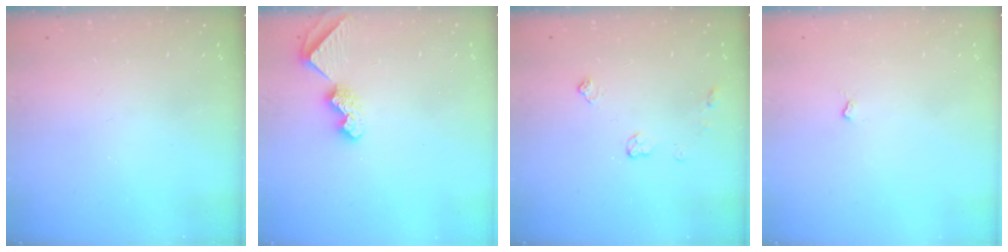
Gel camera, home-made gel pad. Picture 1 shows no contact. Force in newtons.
{"total": 8.0, "press": 8.0, "slide": 0.8}
{"total": 4.5, "press": 4.4, "slide": 0.7}
{"total": 1.9, "press": 1.9, "slide": 0.4}